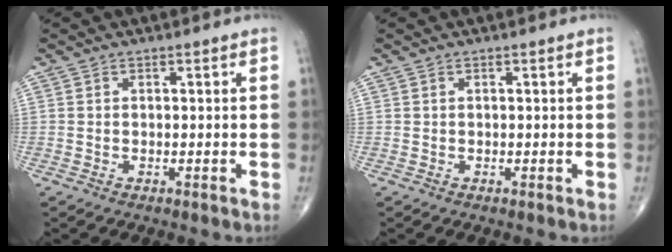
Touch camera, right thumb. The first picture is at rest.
{"total": 0.0}